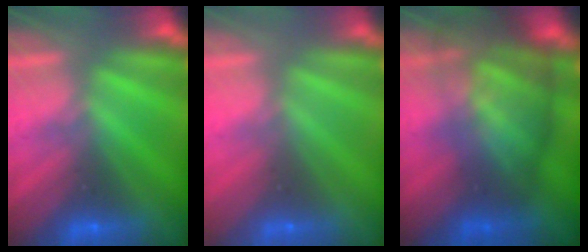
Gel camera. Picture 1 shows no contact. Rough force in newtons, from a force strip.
{"total": 2.5}
{"total": 11.6}